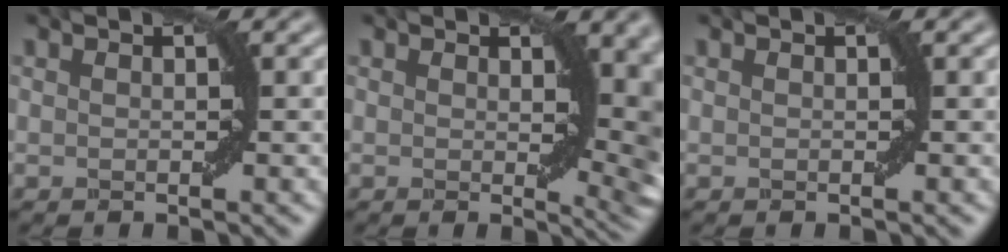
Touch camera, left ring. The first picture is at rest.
{"total": 6.3, "force": [1.5, 3.0, 5.3], "torque": [-0.040, -0.009, 0.028]}
{"total": 0.0}